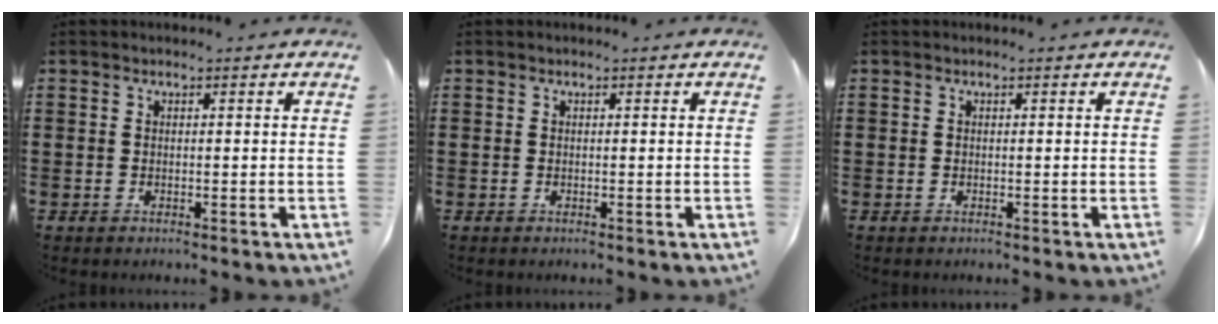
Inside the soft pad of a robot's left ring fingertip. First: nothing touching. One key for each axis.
{"total": 0.0}
{"total": 0.0}